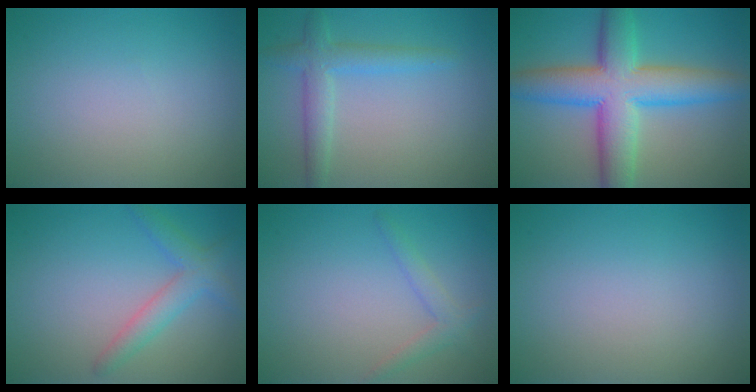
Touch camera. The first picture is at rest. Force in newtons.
{"total": 3.1, "press": 3.1, "slide": 0.2}
{"total": 9.6, "press": 9.6, "slide": 0.1}
{"total": 2.9, "press": 2.9, "slide": 0.1}
{"total": 1.8, "press": 1.8, "slide": 0.1}
{"total": 0.0}